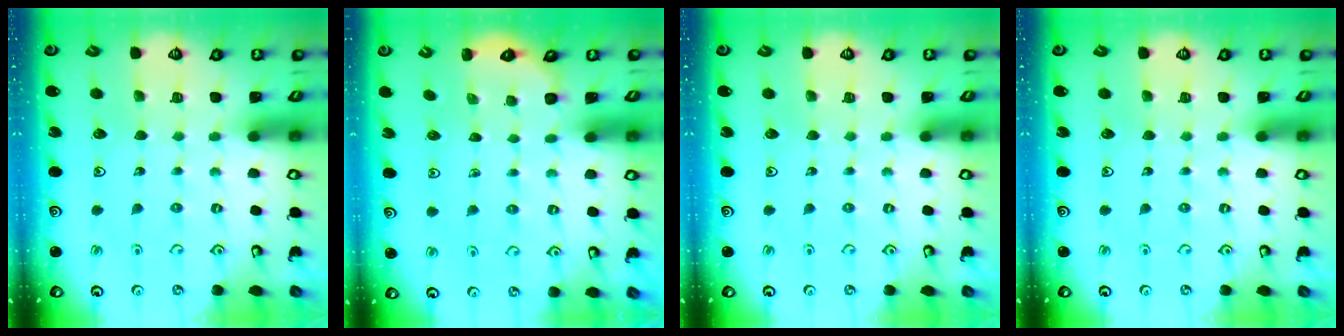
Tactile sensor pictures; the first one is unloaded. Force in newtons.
{"total": 2.3, "press": 1.9, "slide": 1.3}
{"total": 0.0}
{"total": 0.0}